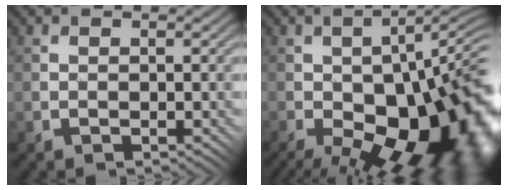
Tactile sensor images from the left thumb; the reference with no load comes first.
{"total": 19.3, "force": [-7.6, 8.1, 15.8], "torque": [-0.192, -0.019, -0.109]}